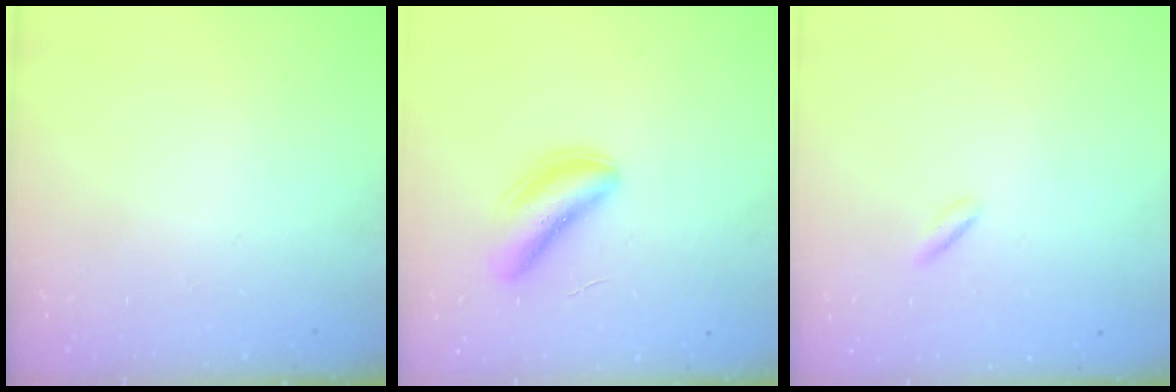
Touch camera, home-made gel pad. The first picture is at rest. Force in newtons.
{"total": 4.5, "press": 4.5, "slide": 0.5}
{"total": 1.3, "press": 1.1, "slide": 0.6}